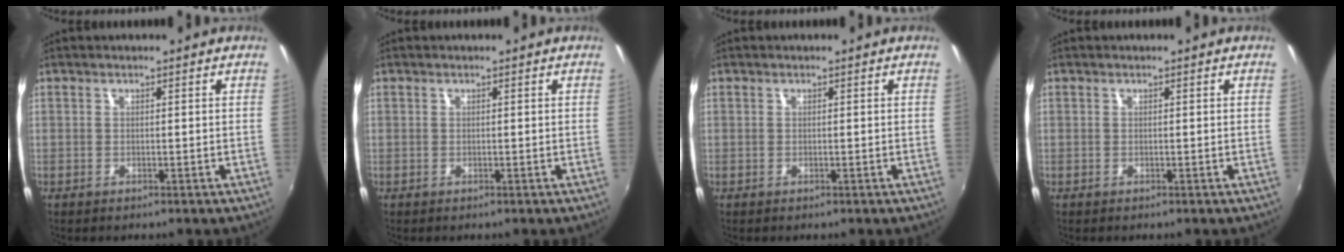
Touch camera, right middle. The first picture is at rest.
{"total": 0.0}
{"total": 0.0}
{"total": 0.0}